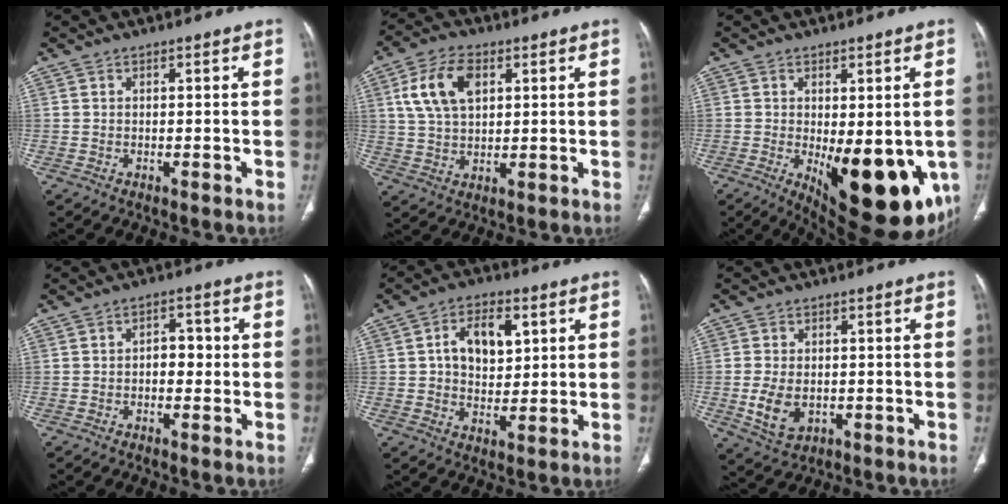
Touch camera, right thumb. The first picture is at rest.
{"total": 10.6, "force": [3.5, 6.4, 7.7], "torque": [-0.141, 0.001, 0.067]}
{"total": 19.4, "force": [-5.4, 8.1, 16.8], "torque": [-0.182, -0.027, -0.050]}
{"total": 4.0, "force": [-0.2, 2.7, 3.0], "torque": [-0.023, 0.014, -0.008]}
{"total": 10.0, "force": [2.7, 6.4, 7.2], "torque": [-0.087, -0.001, 0.047]}
{"total": 7.0, "force": [-1.2, 4.8, 5.0], "torque": [-0.092, -0.004, -0.008]}